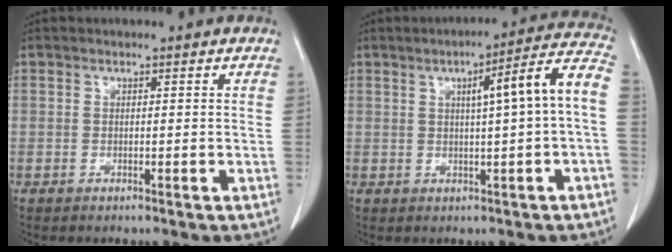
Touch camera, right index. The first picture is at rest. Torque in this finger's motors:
{"motor_torque": [0.73, -0.12, 0.40, 0.10]}